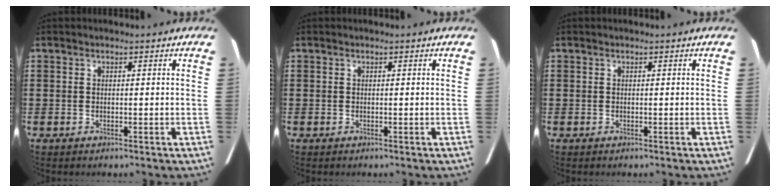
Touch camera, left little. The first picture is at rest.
{"total": 0.0}
{"total": 0.0}